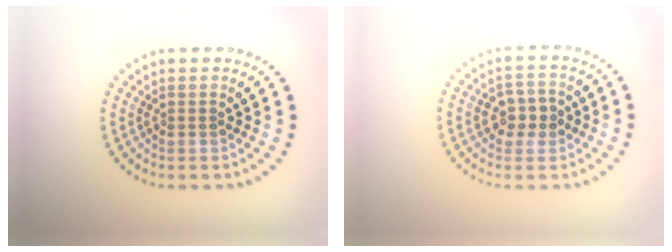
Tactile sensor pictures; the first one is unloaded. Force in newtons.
{"total": 2.7, "press": 2.7, "slide": 0.5}